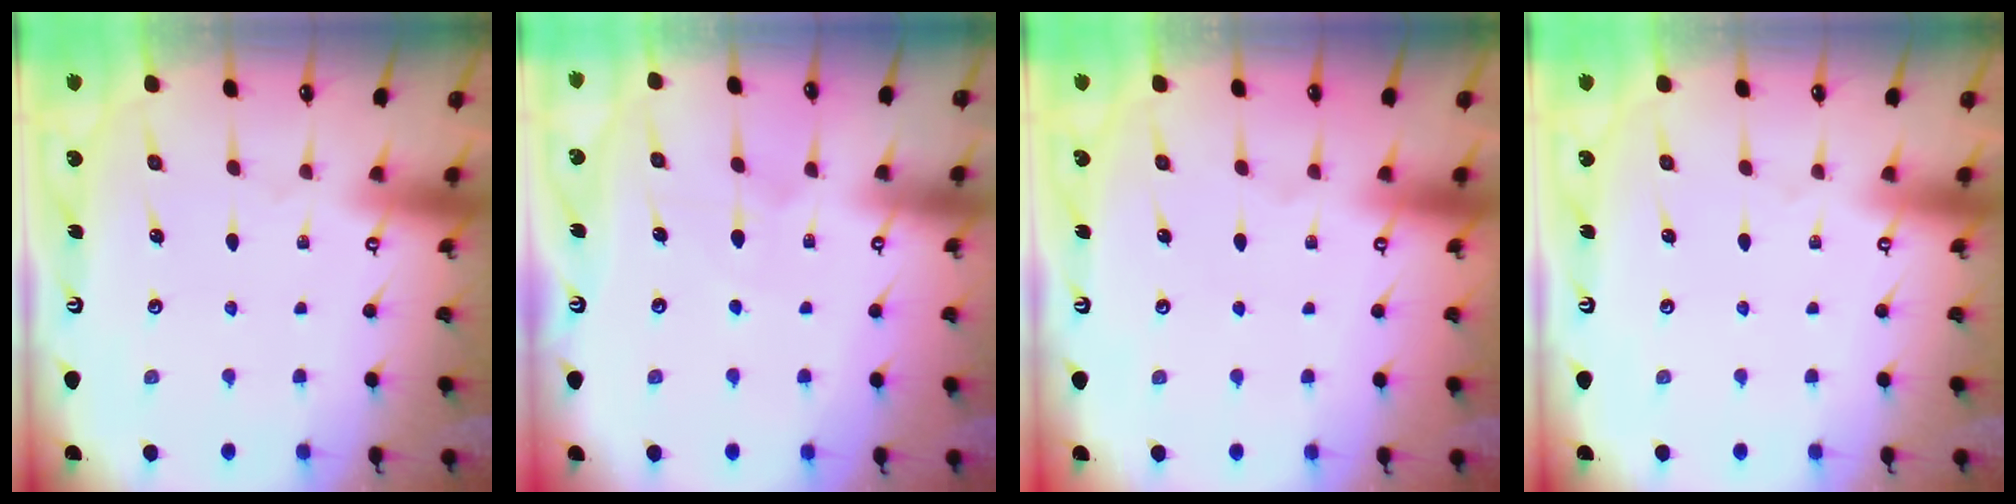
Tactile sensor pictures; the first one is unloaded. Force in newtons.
{"total": 4.2, "press": 4.2, "slide": 0.5}
{"total": 0.0}
{"total": 0.0}